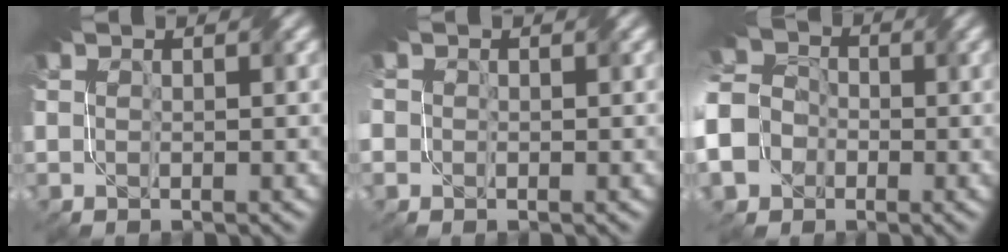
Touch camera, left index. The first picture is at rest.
{"total": 3.1, "force": [0.3, 2.7, 1.5], "torque": [-0.048, 0.013, -0.009]}
{"total": 11.3, "force": [-5.3, 9.2, 4.0], "torque": [-0.102, -0.034, -0.119]}